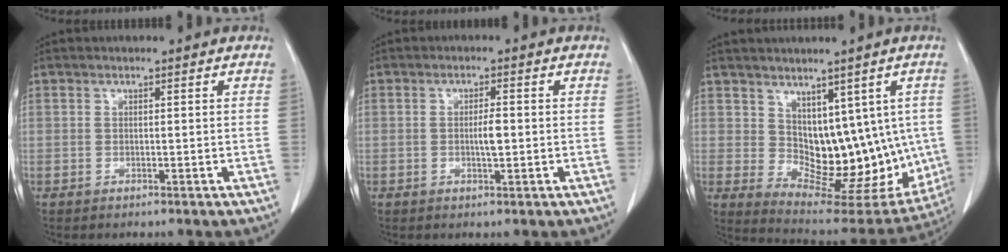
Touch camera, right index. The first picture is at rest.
{"total": 2.7, "force": [-0.2, 0.5, 2.6], "torque": [-0.048, 0.000, -0.003]}
{"total": 14.5, "force": [2.0, 8.7, 11.5], "torque": [-0.138, -0.001, 0.058]}